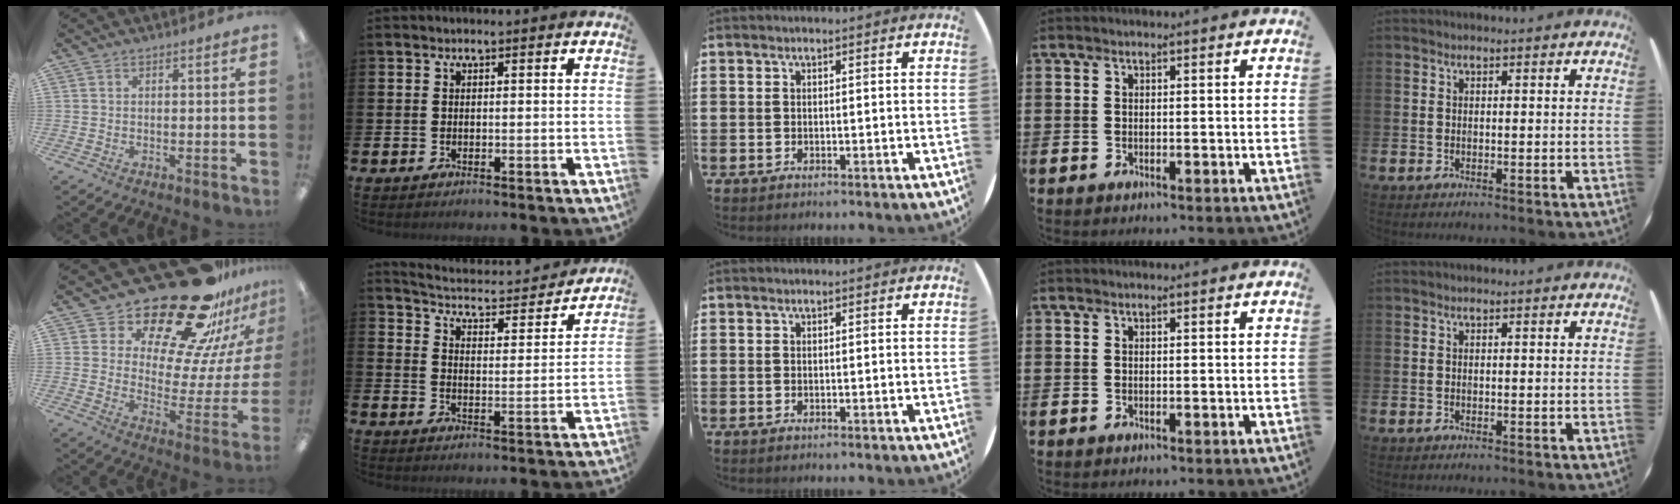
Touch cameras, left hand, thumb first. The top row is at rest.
{"thumb": {"total": 27.3, "force": [21.4, 10.6, 13.3], "torque": [-0.178, -0.162, 0.369]}, "index": {"total": 4.3, "force": [4.2, 0.6, 0.7], "torque": [-0.040, -0.040, 0.066]}}